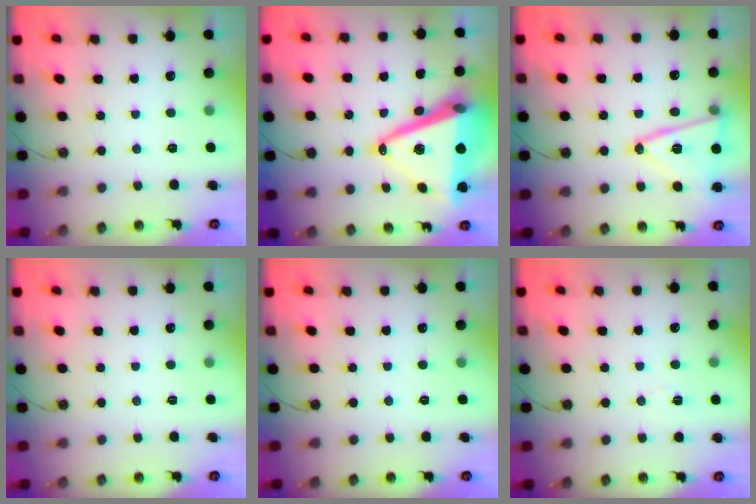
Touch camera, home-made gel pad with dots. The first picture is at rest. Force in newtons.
{"total": 21.6, "press": 21.2, "slide": 3.9}
{"total": 14.9, "press": 14.6, "slide": 3.1}
{"total": 0.0}
{"total": 0.0}
{"total": 3.7, "press": 3.6, "slide": 0.9}